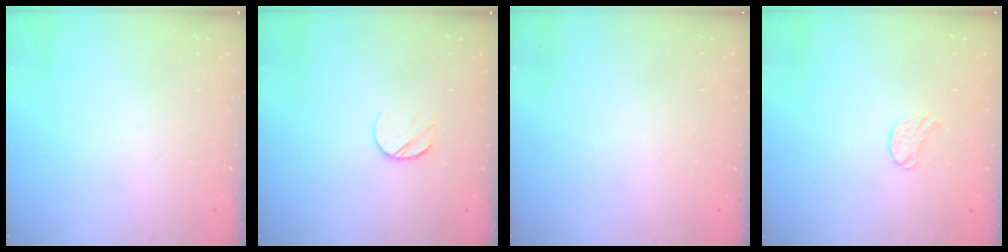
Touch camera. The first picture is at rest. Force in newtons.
{"total": 5.4, "press": 5.4, "slide": 0.7}
{"total": 0.0}
{"total": 5.8, "press": 5.8, "slide": 0.4}